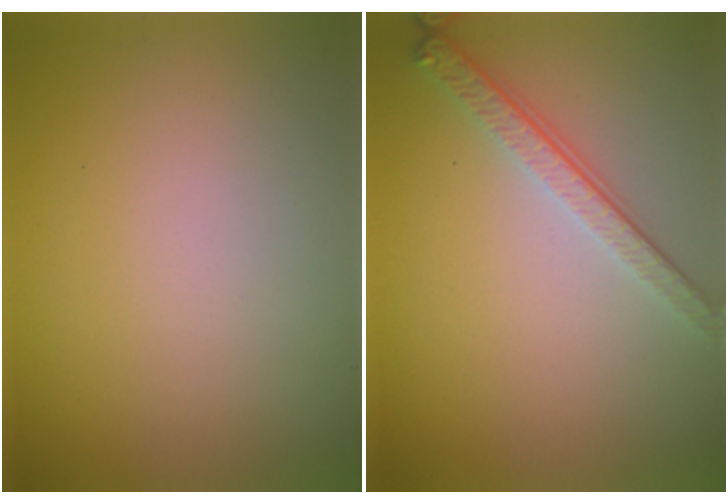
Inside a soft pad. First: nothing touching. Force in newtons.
{"total": 3.6, "press": 2.6, "slide": 2.4}